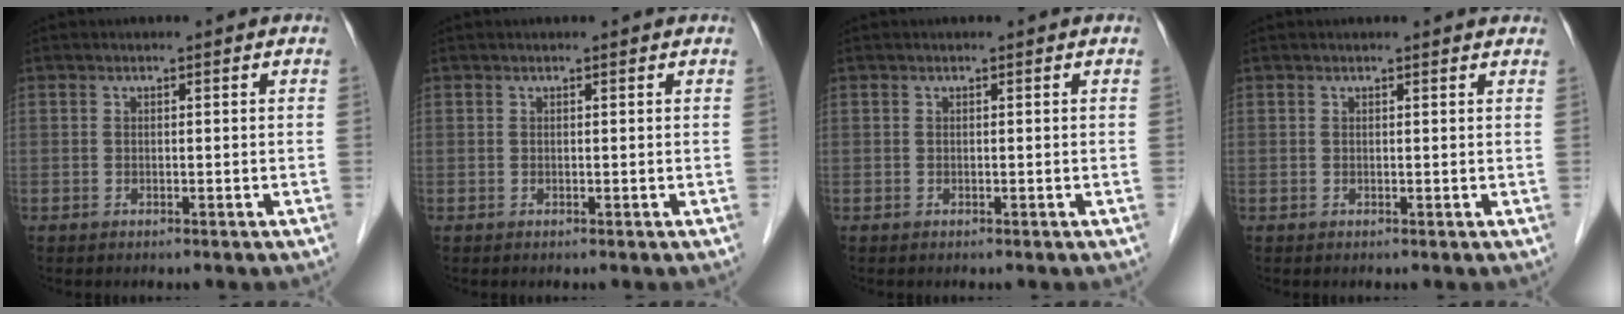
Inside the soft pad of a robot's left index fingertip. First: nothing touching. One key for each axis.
{"total": 0.8, "fx": 0.8, "fy": 0.1, "fz": 0.3, "tx": -0.007, "ty": 0.010, "tz": 0.010}
{"total": 0.0}
{"total": 3.3, "fx": 3.2, "fy": 0.3, "fz": 0.8, "tx": -0.012, "ty": 0.011, "tz": 0.025}